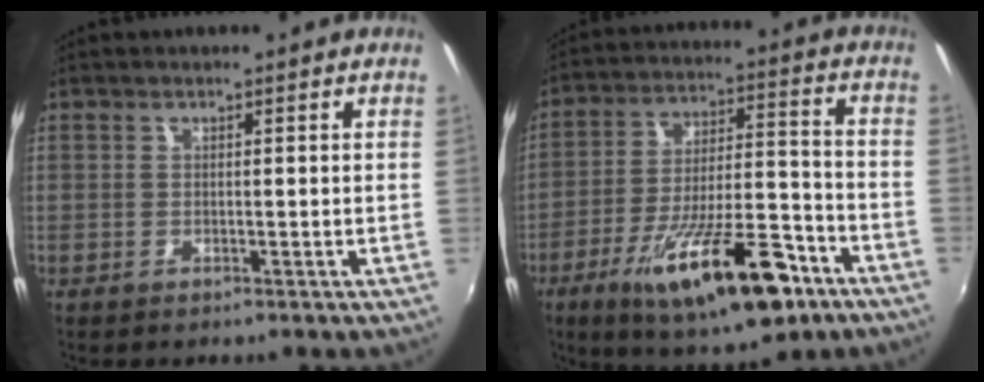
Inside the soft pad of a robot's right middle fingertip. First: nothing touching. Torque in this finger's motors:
{"motor_torque": [1.79, -0.35, 1.06, 0.21]}